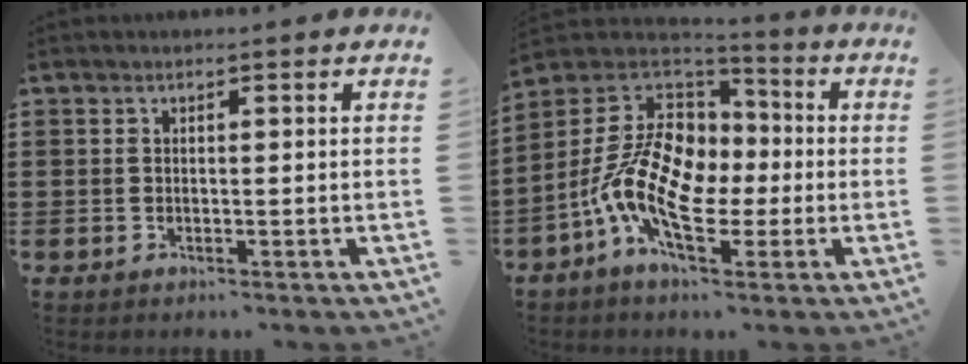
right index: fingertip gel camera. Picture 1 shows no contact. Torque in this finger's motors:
{"motor_torque": [2.14, 0.00, 1.05, 0.21]}